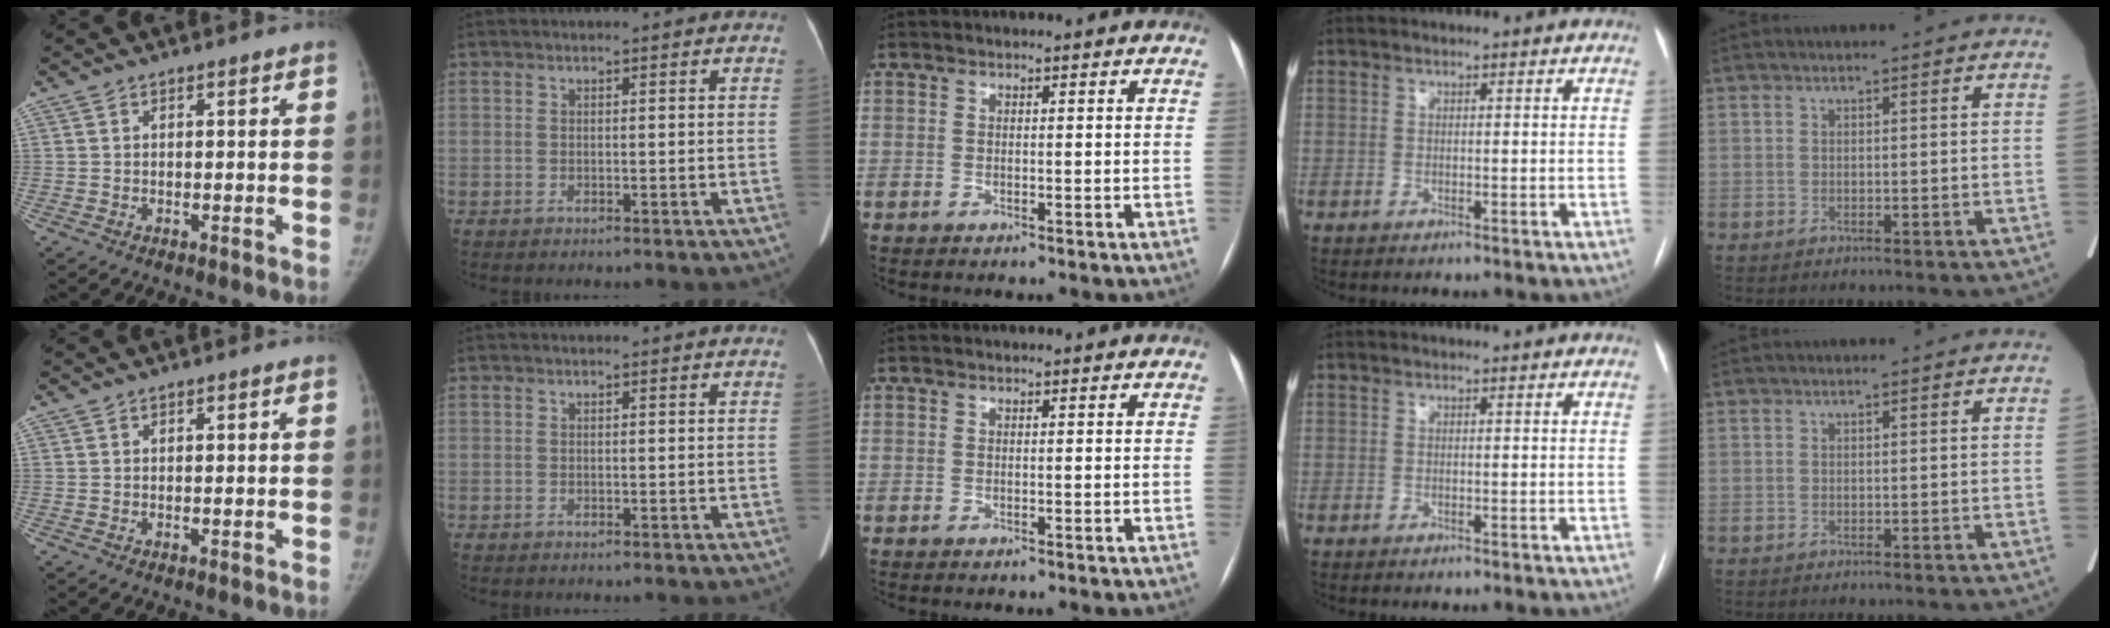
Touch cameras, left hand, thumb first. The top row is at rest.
{}